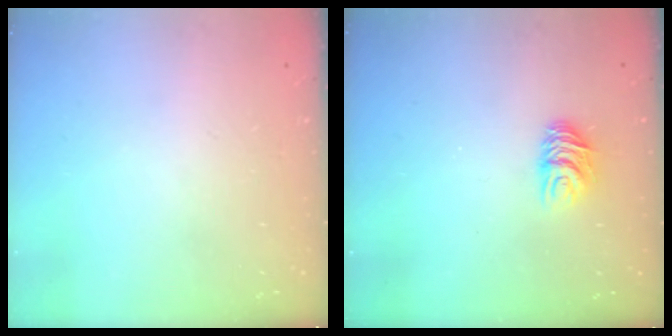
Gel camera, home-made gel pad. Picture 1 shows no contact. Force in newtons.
{"total": 6.9, "press": 6.9, "slide": 0.5}